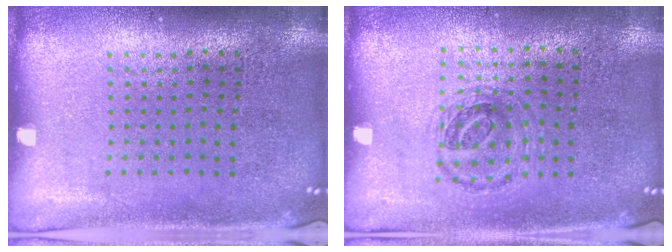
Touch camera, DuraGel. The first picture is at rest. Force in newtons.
{"total": 0.9, "press": 0.9, "slide": 0.2}